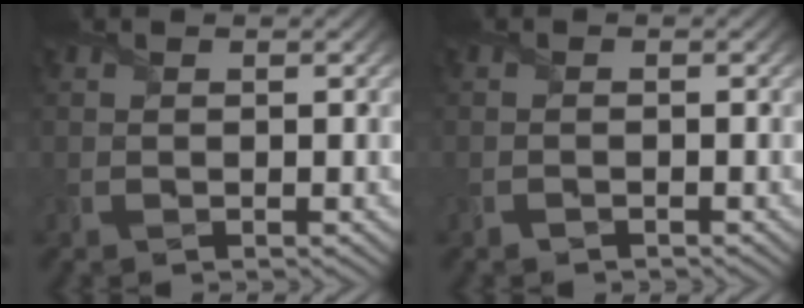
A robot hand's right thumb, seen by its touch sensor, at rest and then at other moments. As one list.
[{"total": 0.7, "force": [-0.7, 0.1, -0.1], "torque": [0.002, -0.001, -0.015]}]